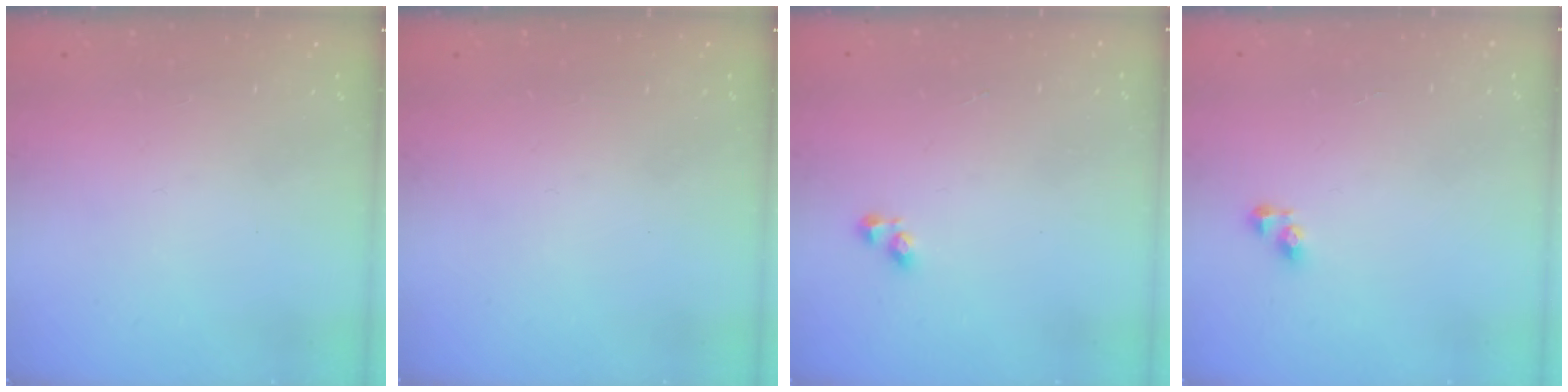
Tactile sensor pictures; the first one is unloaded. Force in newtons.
{"total": 0.0}
{"total": 2.4, "press": 2.3, "slide": 0.6}
{"total": 3.5, "press": 3.5, "slide": 0.5}